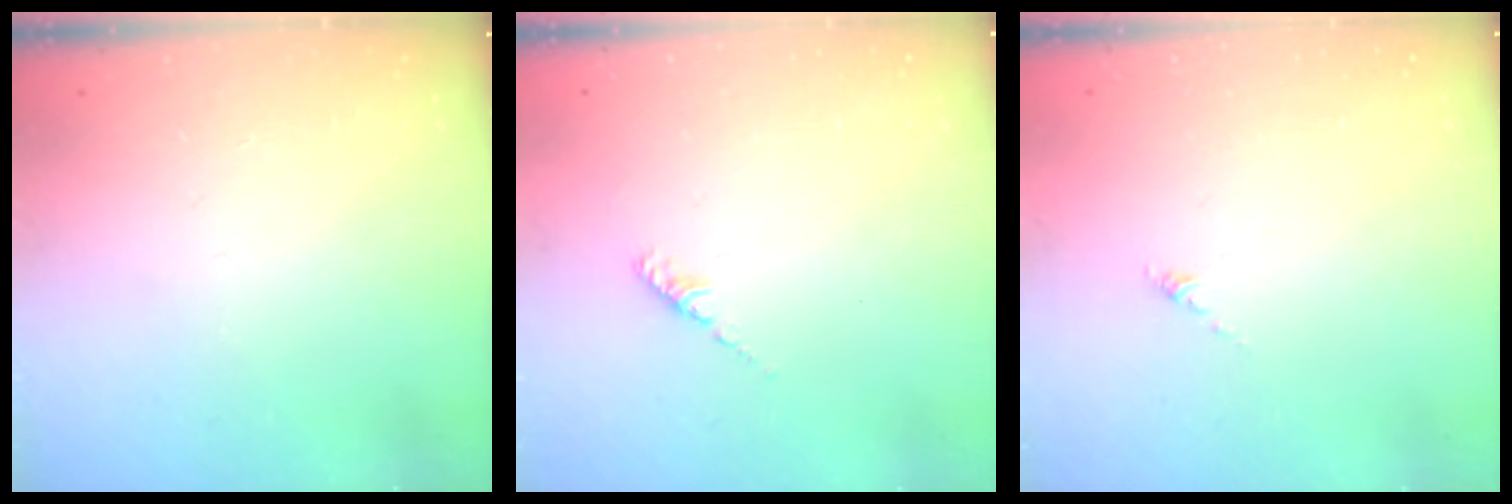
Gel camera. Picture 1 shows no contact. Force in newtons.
{"total": 2.2, "press": 2.1, "slide": 0.6}
{"total": 0.0}